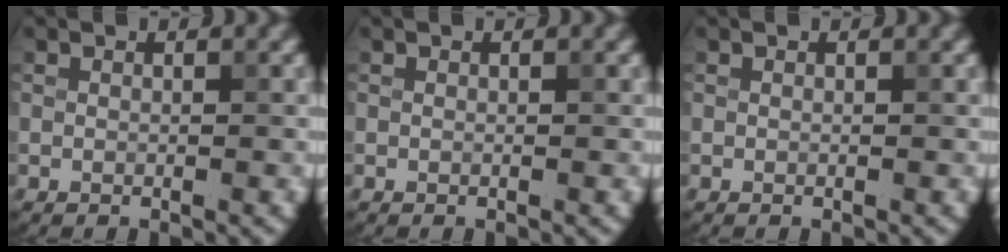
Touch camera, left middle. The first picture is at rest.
{"total": 0.0}
{"total": 0.0}